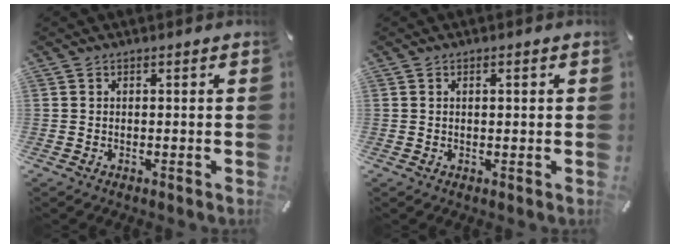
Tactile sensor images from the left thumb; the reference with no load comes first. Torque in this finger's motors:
{"motor_torque": [-0.25, -0.54, -0.06, 0.00, -0.02]}